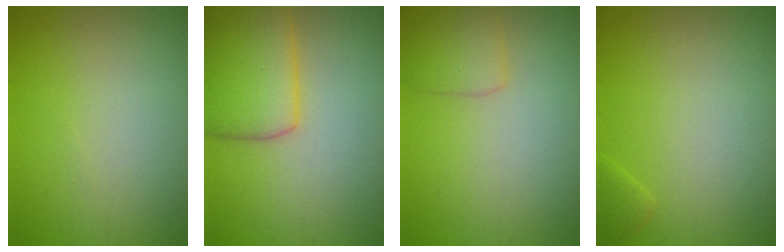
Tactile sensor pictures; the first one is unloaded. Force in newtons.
{"total": 5.7, "press": 5.7, "slide": 0.2}
{"total": 2.0, "press": 1.9, "slide": 0.1}
{"total": 0.7, "press": 0.7, "slide": 0.1}